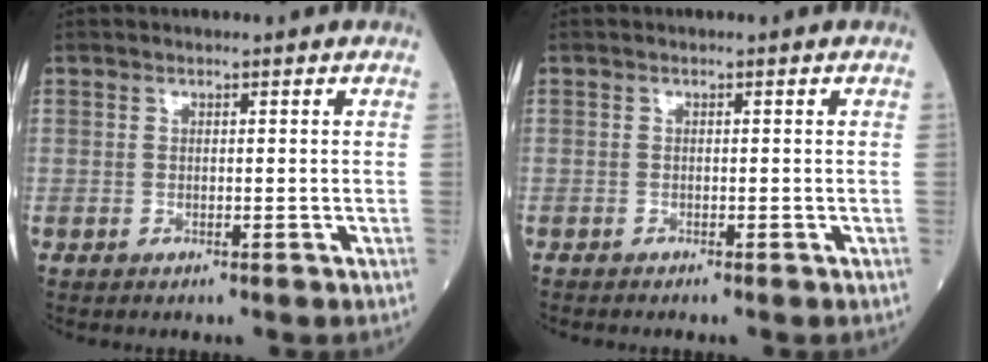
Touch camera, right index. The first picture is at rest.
{"total": 0.6, "force": [-0.6, 0.1, 0.1], "torque": [-0.004, 0.000, -0.013]}